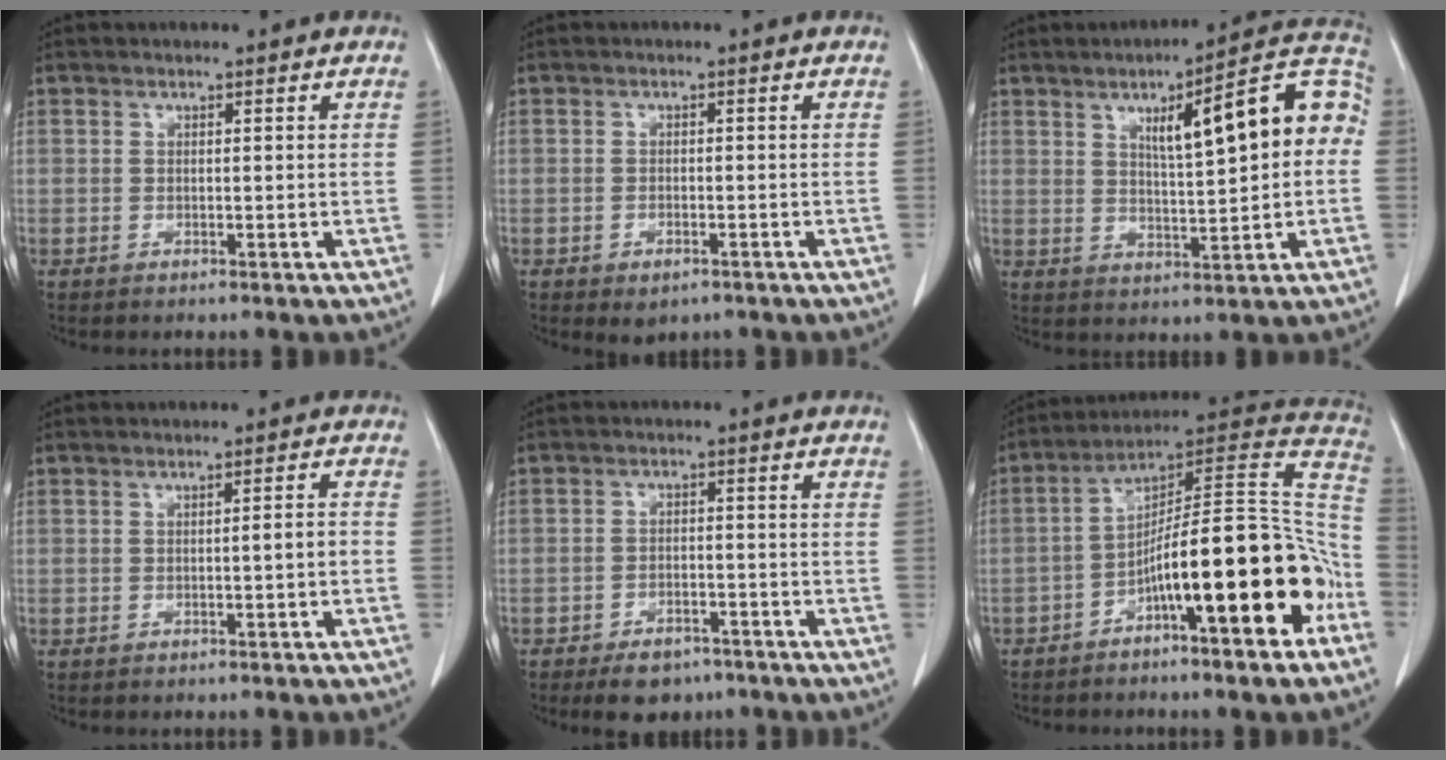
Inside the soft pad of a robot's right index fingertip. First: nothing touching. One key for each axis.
{"total": 2.8, "fx": -1.7, "fy": 1.7, "fz": 1.5, "tx": -0.017, "ty": 0.000, "tz": -0.013}
{"total": 15.1, "fx": 3.0, "fy": 2.9, "fz": 14.5, "tx": -0.196, "ty": 0.037, "tz": 0.040}
{"total": 1.8, "fx": -0.6, "fy": 0.0, "fz": 1.7, "tx": -0.023, "ty": 0.002, "tz": -0.009}
{"total": 6.3, "fx": -4.7, "fy": 3.2, "fz": 2.7, "tx": -0.043, "ty": 0.001, "tz": -0.068}
{"total": 20.2, "fx": -7.5, "fy": 2.8, "fz": 18.6, "tx": -0.237, "ty": 0.039, "tz": -0.109}